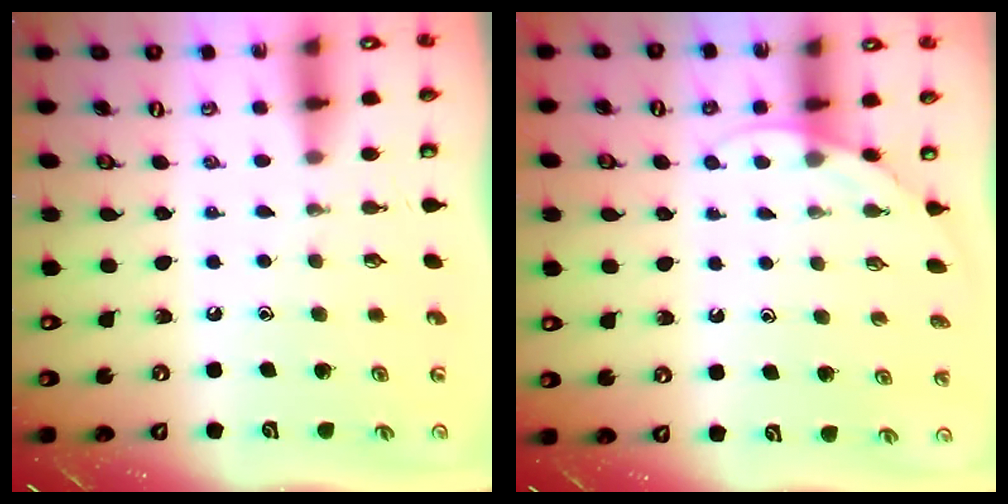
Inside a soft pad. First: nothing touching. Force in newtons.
{"total": 3.9, "press": 3.9, "slide": 0.3}